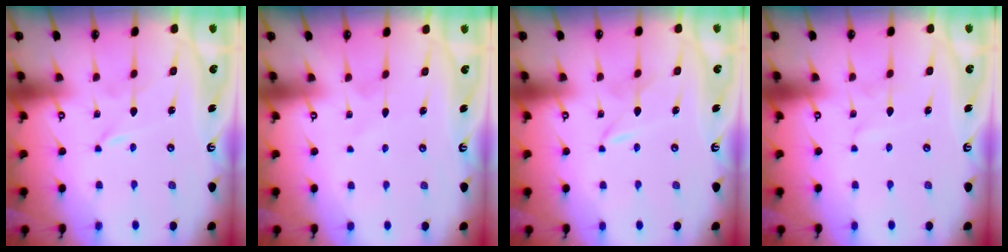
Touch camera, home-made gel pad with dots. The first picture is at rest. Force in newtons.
{"total": 2.7, "press": 2.7, "slide": 0.3}
{"total": 1.7, "press": 1.7, "slide": 0.0}
{"total": 1.2, "press": 1.2, "slide": 0.1}